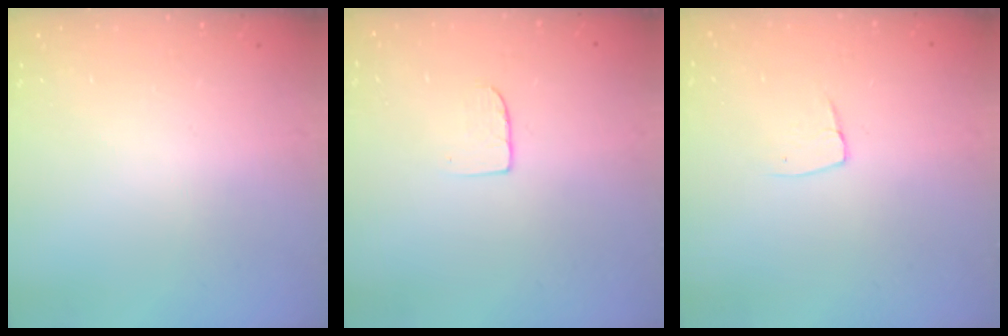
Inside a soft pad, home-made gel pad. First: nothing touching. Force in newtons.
{"total": 4.7, "press": 4.7, "slide": 0.4}
{"total": 4.8, "press": 4.8, "slide": 0.3}